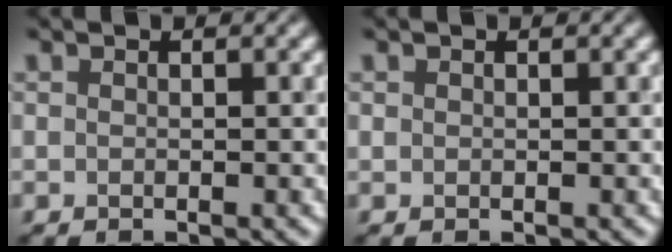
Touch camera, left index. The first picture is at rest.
{"total": 0.0}